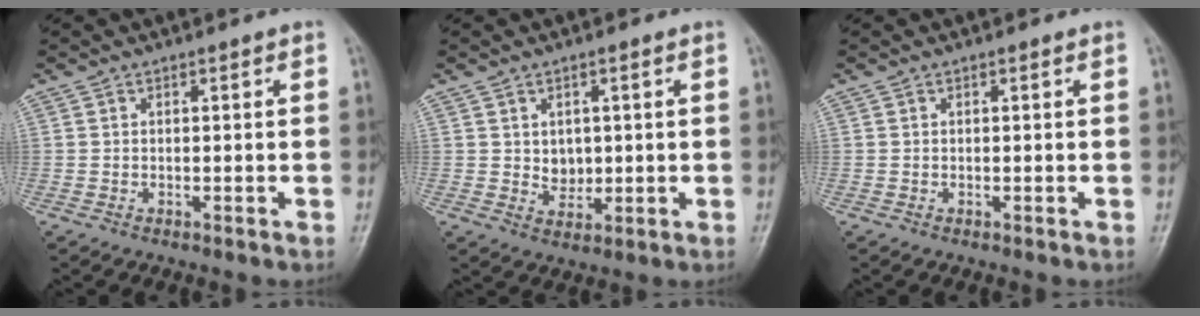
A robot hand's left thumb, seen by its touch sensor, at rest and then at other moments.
{"total": 3.6, "force": [0.6, 2.9, 1.9], "torque": [-0.013, -0.008, 0.017]}
{"total": 0.0}